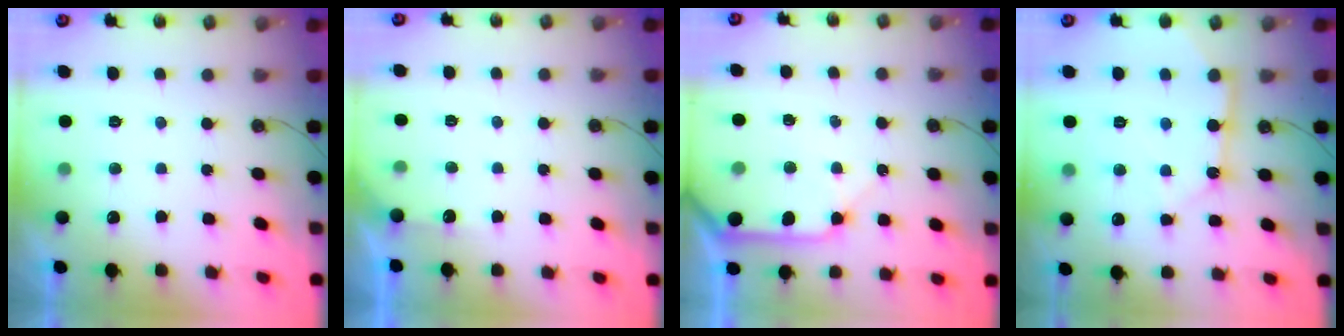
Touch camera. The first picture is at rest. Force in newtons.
{"total": 3.4, "press": 3.4, "slide": 0.3}
{"total": 10.6, "press": 10.5, "slide": 1.5}
{"total": 10.3, "press": 10.2, "slide": 0.9}